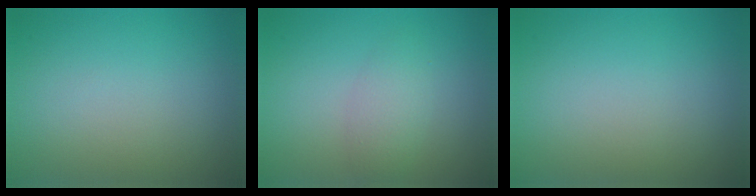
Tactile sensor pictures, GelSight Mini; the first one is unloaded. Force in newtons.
{"total": 2.2, "press": 2.2, "slide": 0.1}
{"total": 0.0}